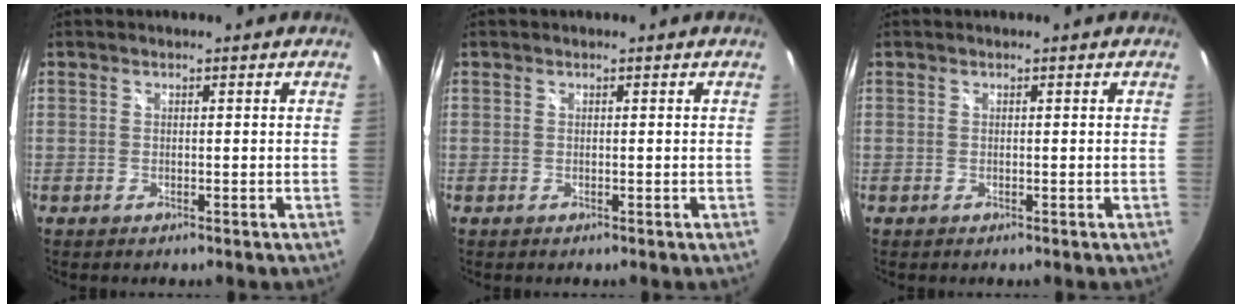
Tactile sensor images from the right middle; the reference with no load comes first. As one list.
[{"total": 0.0}, {"total": 0.0}]